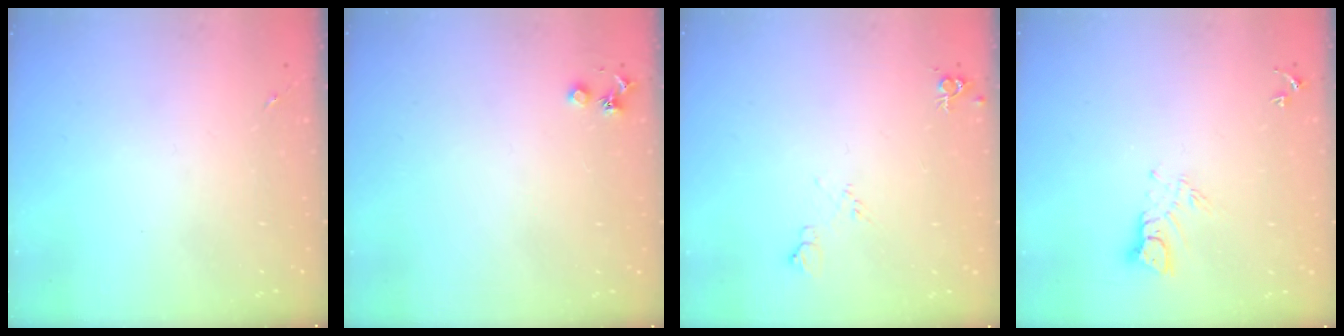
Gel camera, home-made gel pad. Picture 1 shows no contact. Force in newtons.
{"total": 3.6, "press": 3.5, "slide": 0.5}
{"total": 6.5, "press": 6.4, "slide": 1.0}
{"total": 5.7, "press": 5.7, "slide": 0.5}